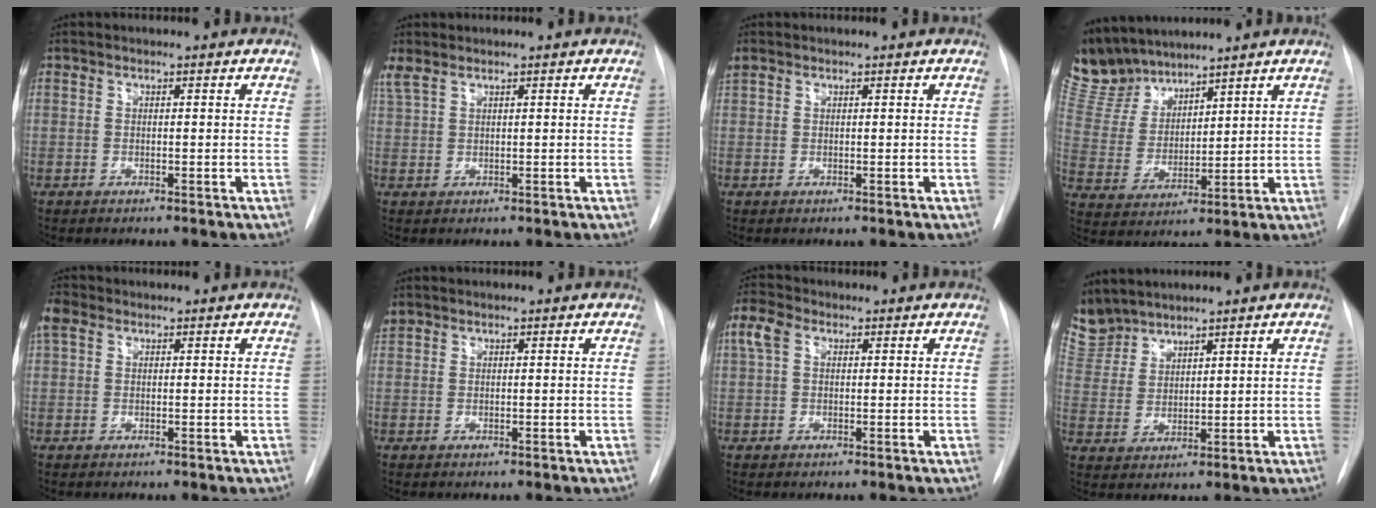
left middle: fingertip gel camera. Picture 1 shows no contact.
{"total": 2.2, "force": [1.8, 0.5, 1.1], "torque": [-0.040, 0.019, 0.049]}
{"total": 0.8, "force": [0.7, 0.5, 0.1], "torque": [-0.010, 0.019, 0.018]}
{"total": 10.4, "force": [9.9, 2.8, 1.8], "torque": [-0.052, 0.003, 0.214]}
{"total": 2.1, "force": [1.1, 1.5, 1.1], "torque": [-0.033, 0.024, 0.023]}
{"total": 1.3, "force": [1.0, 0.9, 0.0], "torque": [-0.004, 0.017, 0.021]}
{"total": 3.4, "force": [1.2, 2.2, 2.3], "torque": [-0.066, 0.025, 0.024]}
{"total": 6.9, "force": [6.6, 1.8, -0.2], "torque": [-0.003, 0.004, 0.149]}